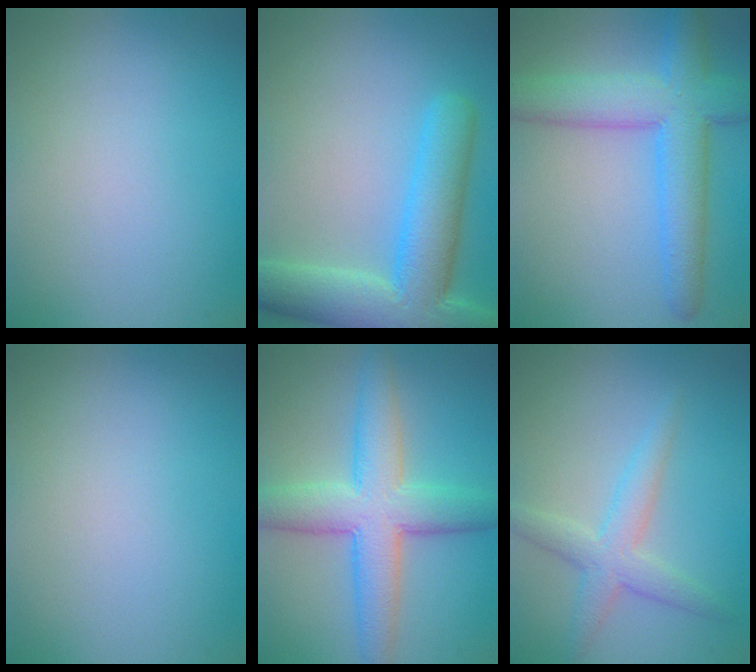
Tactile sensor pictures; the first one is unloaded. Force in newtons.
{"total": 9.0, "press": 9.0, "slide": 0.6}
{"total": 7.6, "press": 7.6, "slide": 0.2}
{"total": 0.0}
{"total": 7.3, "press": 7.3, "slide": 0.2}
{"total": 3.2, "press": 3.2, "slide": 0.2}